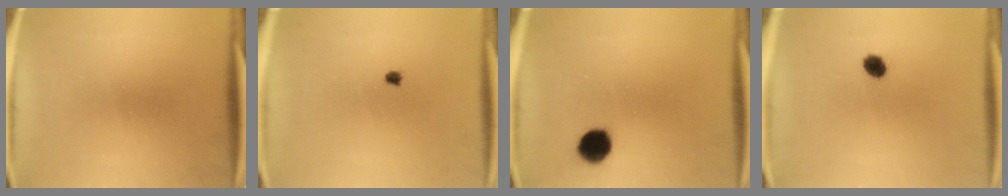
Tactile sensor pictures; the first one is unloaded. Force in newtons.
{"total": 0.6}
{"total": 6.7}
{"total": 2.9}